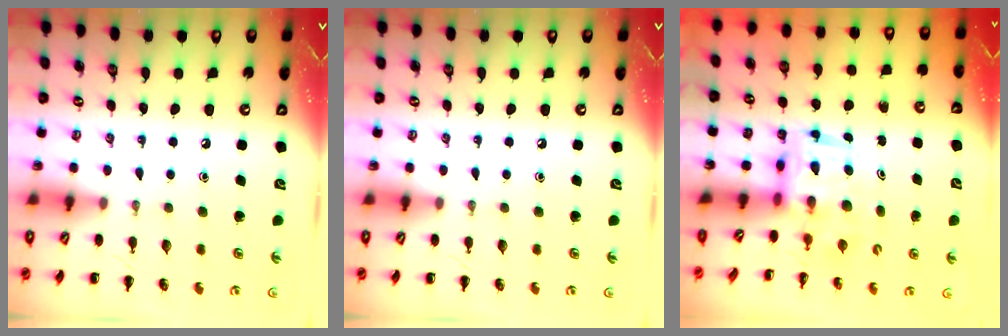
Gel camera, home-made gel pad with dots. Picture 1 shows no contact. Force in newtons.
{"total": 0.0}
{"total": 3.3, "press": 3.2, "slide": 0.7}